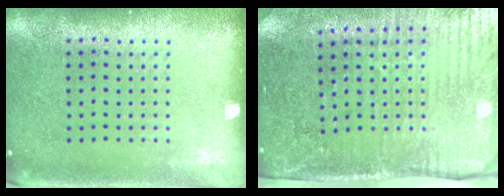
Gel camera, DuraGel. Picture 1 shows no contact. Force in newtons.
{"total": 4.5, "press": 3.7, "slide": 2.4}